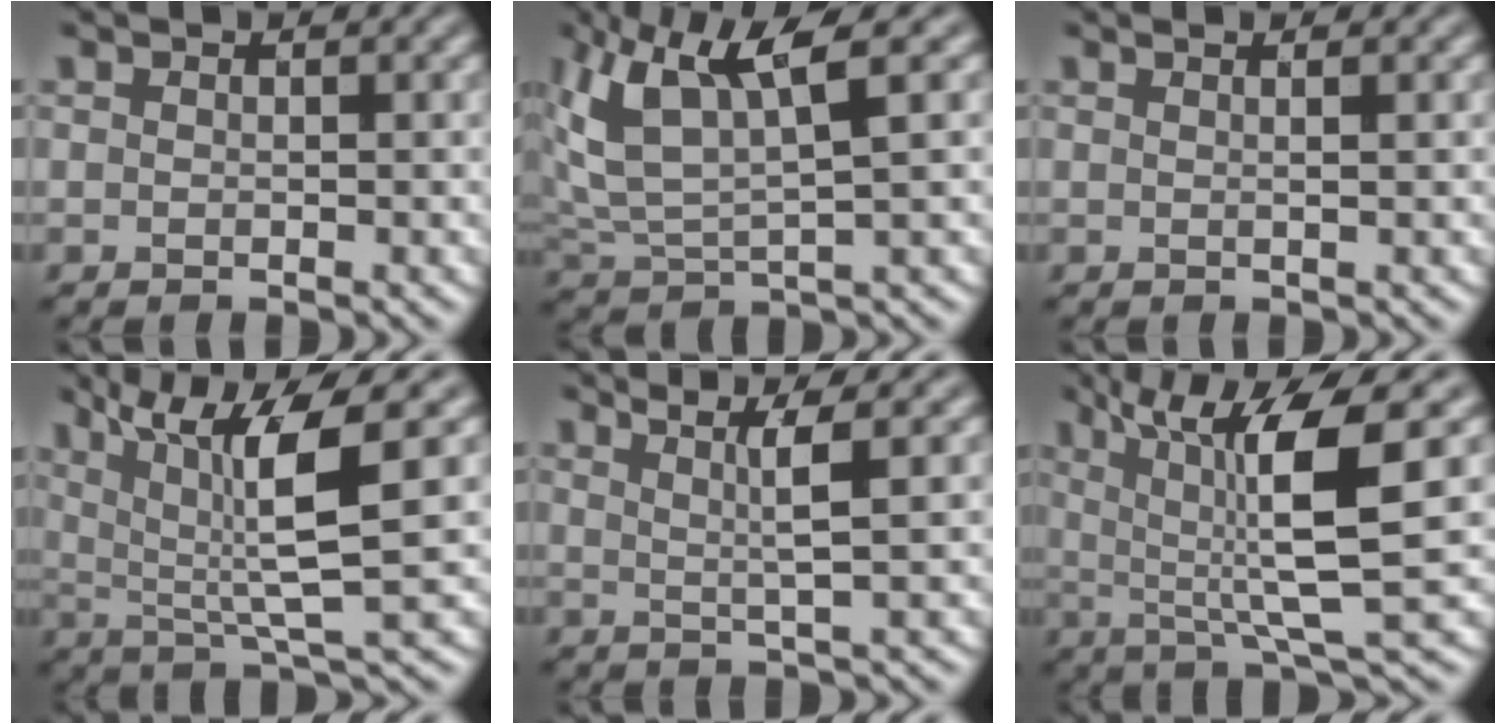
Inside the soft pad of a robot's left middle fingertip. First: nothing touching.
{"total": 7.3, "force": [3.1, 2.4, 6.1], "torque": [-0.146, 0.006, 0.064]}
{"total": 2.0, "force": [0.9, 0.9, 1.5], "torque": [-0.001, 0.008, -0.014]}
{"total": 8.2, "force": [2.2, 1.8, 7.7], "torque": [-0.142, -0.003, 0.046]}
{"total": 2.9, "force": [1.0, 0.2, 2.8], "torque": [-0.054, -0.003, 0.024]}
{"total": 9.4, "force": [1.4, 2.1, 9.1], "torque": [-0.156, -0.004, 0.030]}